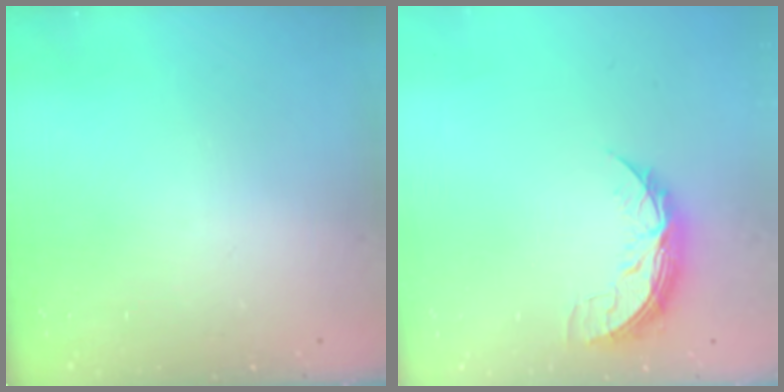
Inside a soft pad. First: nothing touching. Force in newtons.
{"total": 7.8, "press": 7.8, "slide": 0.4}